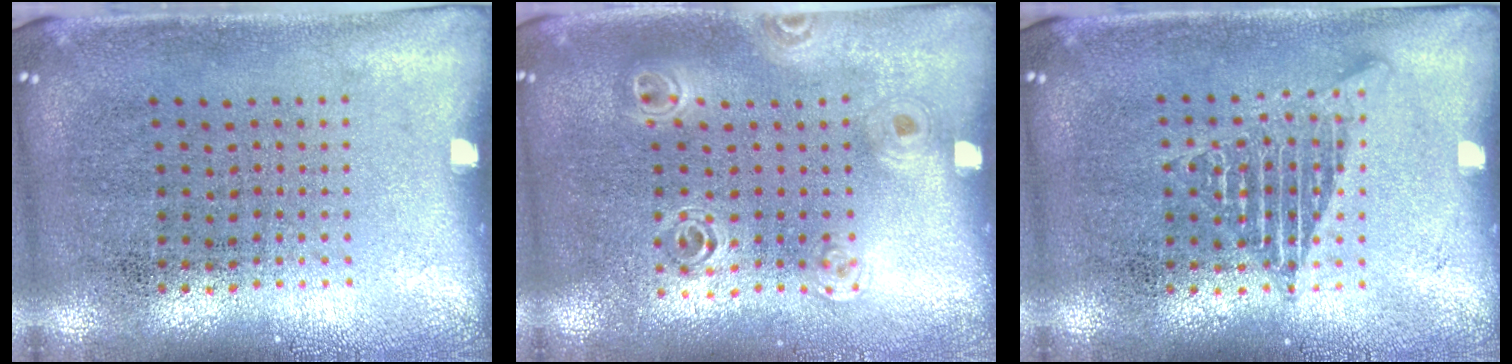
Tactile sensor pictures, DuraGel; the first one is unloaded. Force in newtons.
{"total": 1.2, "press": 1.2, "slide": 0.3}
{"total": 2.1, "press": 2.1, "slide": 0.3}